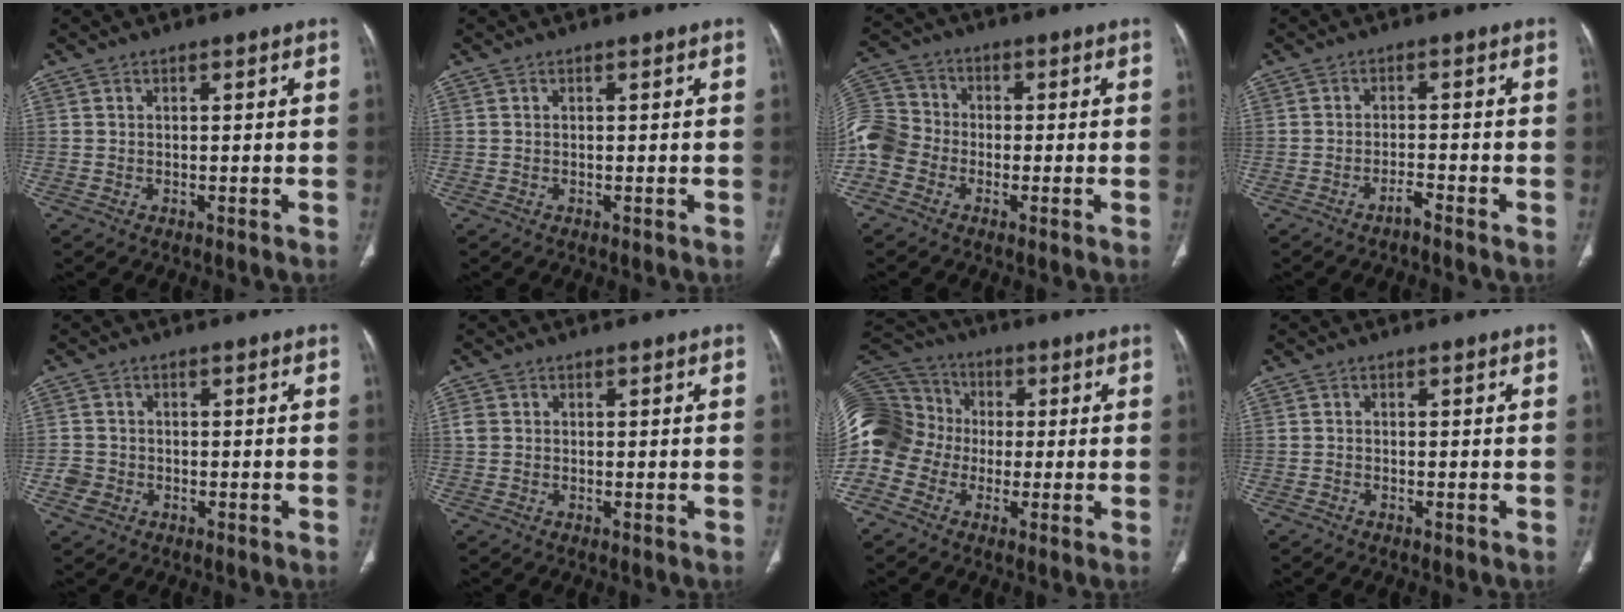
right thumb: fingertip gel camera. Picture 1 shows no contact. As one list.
[{"total": 0.0}, {"total": 10.0, "force": [-3.1, 8.2, 4.8], "torque": [-0.099, 0.028, -0.073]}, {"total": 1.7, "force": [-1.6, 0.1, 0.7], "torque": [-0.012, 0.013, -0.027]}, {"total": 3.1, "force": [-1.3, 2.6, 0.9], "torque": [-0.011, 0.011, -0.026]}, {"total": 1.5, "force": [-0.2, 1.4, 0.7], "torque": [-0.008, 0.003, -0.007]}, {"total": 20.3, "force": [-2.0, 17.4, 10.3], "torque": [-0.267, 0.057, -0.046]}, {"total": 0.0}]